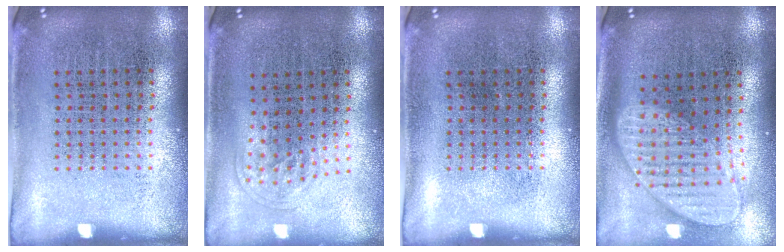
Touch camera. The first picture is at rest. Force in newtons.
{"total": 1.0, "press": 0.6, "slide": 0.8}
{"total": 0.0}
{"total": 2.0, "press": 1.6, "slide": 1.2}